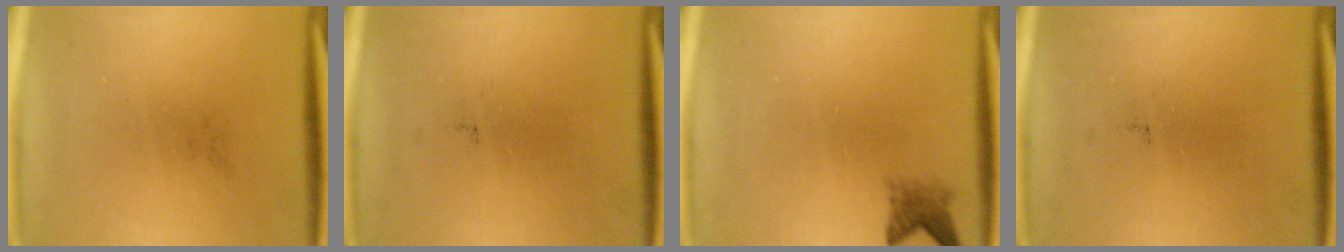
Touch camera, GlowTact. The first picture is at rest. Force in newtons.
{"total": 0.0}
{"total": 2.2}
{"total": 0.0}